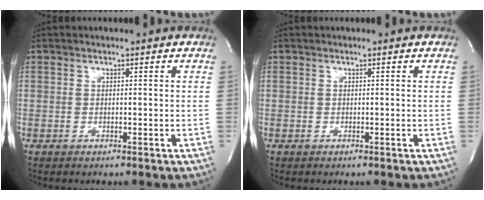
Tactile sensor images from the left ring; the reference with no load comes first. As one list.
[{"total": 0.0}]